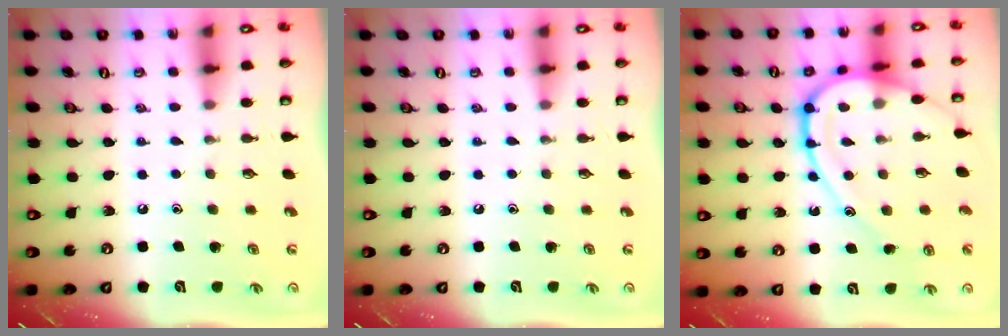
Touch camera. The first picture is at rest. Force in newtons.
{"total": 0.0}
{"total": 15.9, "press": 15.9, "slide": 0.9}